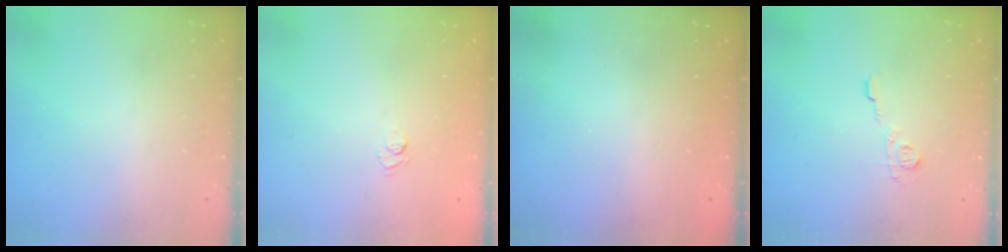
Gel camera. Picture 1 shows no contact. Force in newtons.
{"total": 4.5, "press": 4.3, "slide": 1.2}
{"total": 2.3, "press": 2.2, "slide": 0.7}
{"total": 7.0, "press": 7.0, "slide": 0.6}